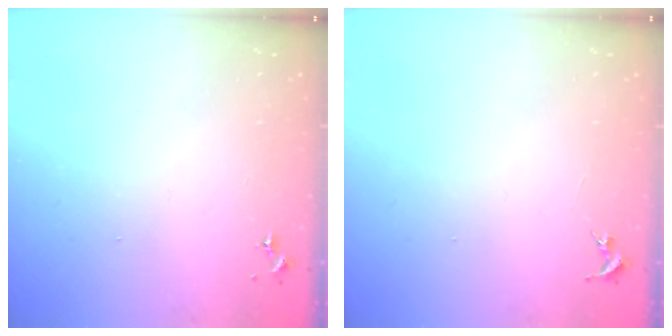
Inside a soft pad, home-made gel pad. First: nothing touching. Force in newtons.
{"total": 0.0}